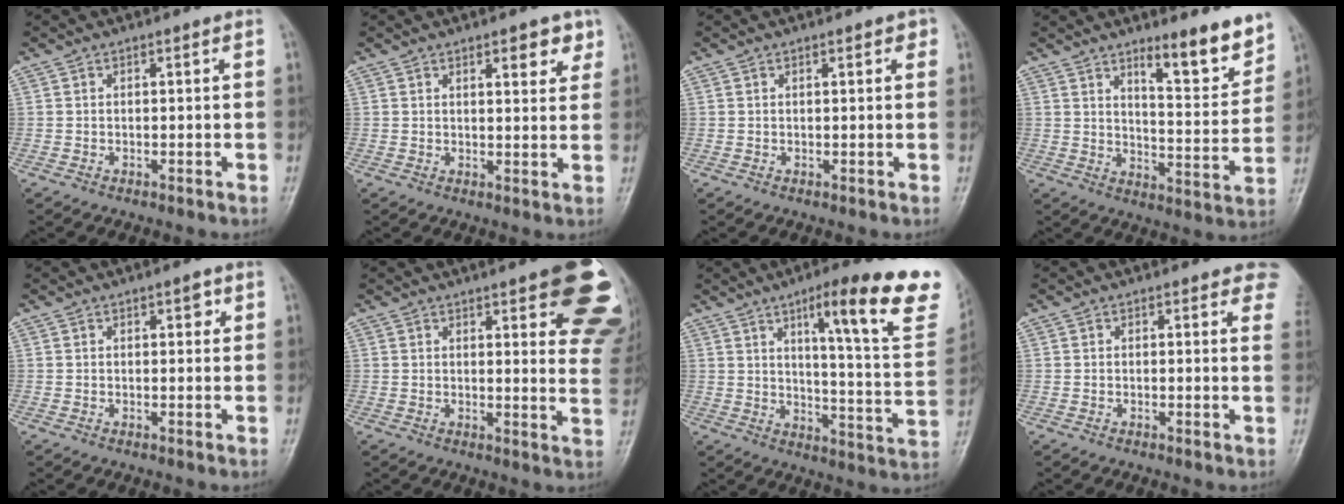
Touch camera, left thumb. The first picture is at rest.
{"total": 5.2, "force": [3.1, 2.1, 3.7], "torque": [-0.027, -0.016, 0.038]}
{"total": 1.8, "force": [0.9, 0.7, 1.4], "torque": [-0.013, 0.000, 0.010]}
{"total": 11.3, "force": [8.1, 2.5, 7.5], "torque": [-0.084, -0.065, 0.125]}
{"total": 2.2, "force": [1.1, 1.0, 1.6], "torque": [-0.014, -0.001, 0.013]}
{"total": 18.7, "force": [10.5, 5.2, 14.5], "torque": [-0.139, -0.036, 0.113]}
{"total": 22.6, "force": [12.7, 4.0, 18.3], "torque": [-0.220, -0.053, 0.173]}
{"total": 4.8, "force": [3.7, 2.0, 2.5], "torque": [0.003, -0.011, 0.025]}